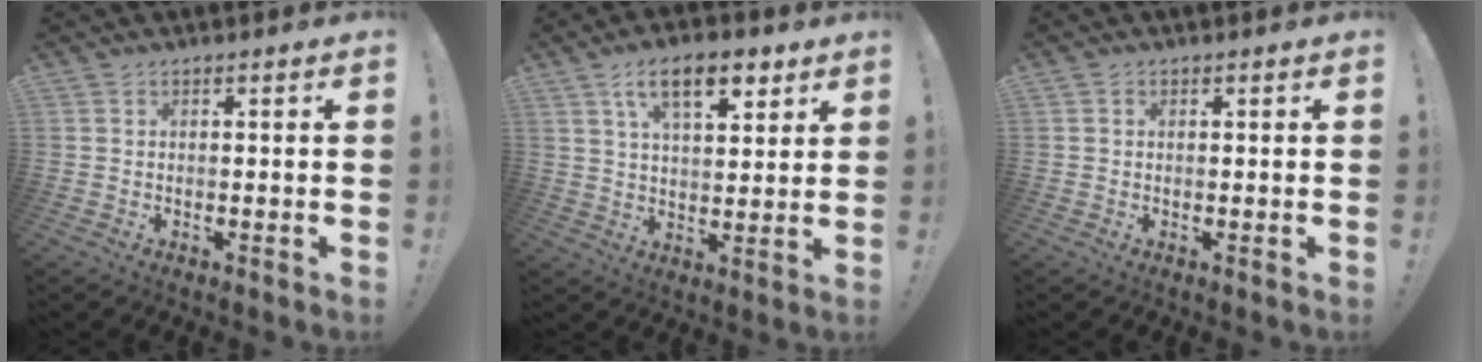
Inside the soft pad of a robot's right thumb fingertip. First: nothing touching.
{"total": 12.4, "force": [6.7, 5.5, 8.9], "torque": [-0.135, -0.014, 0.115]}
{"total": 0.7, "force": [0.1, 0.6, 0.0], "torque": [0.004, 0.001, 0.001]}